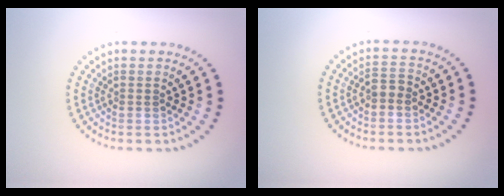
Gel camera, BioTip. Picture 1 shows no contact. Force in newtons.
{"total": 1.5, "press": 1.4, "slide": 0.5}